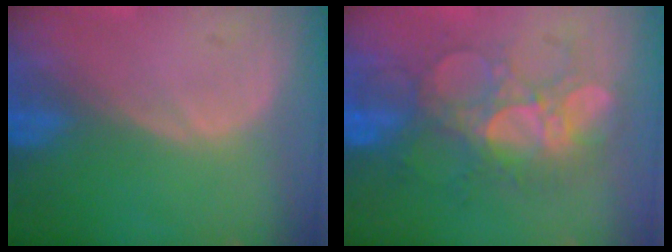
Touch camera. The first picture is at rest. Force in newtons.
{"total": 8.7, "press": 8.6, "slide": 1.5}